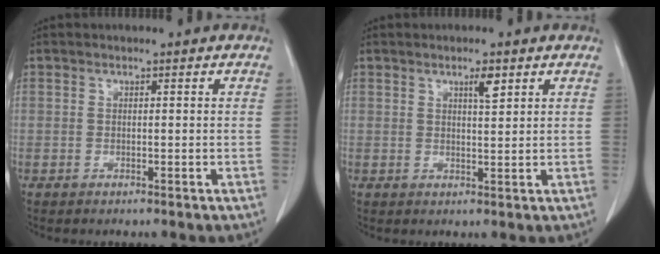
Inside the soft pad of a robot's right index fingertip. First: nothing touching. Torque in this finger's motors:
{"motor_torque": [0.07, 0.11, 0.01, 0.01]}